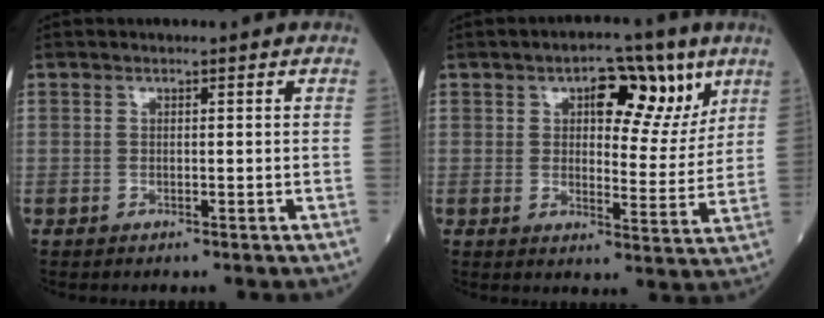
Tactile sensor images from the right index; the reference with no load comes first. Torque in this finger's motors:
{"motor_torque": [0.79, 0.51, 0.15, 0.03]}